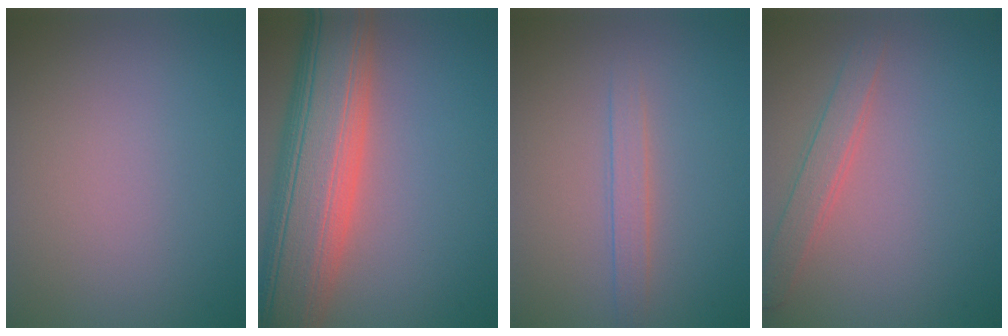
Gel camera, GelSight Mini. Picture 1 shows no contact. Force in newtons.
{"total": 12.4, "press": 12.4, "slide": 0.8}
{"total": 1.7, "press": 1.7, "slide": 0.0}
{"total": 2.4, "press": 2.4, "slide": 0.1}